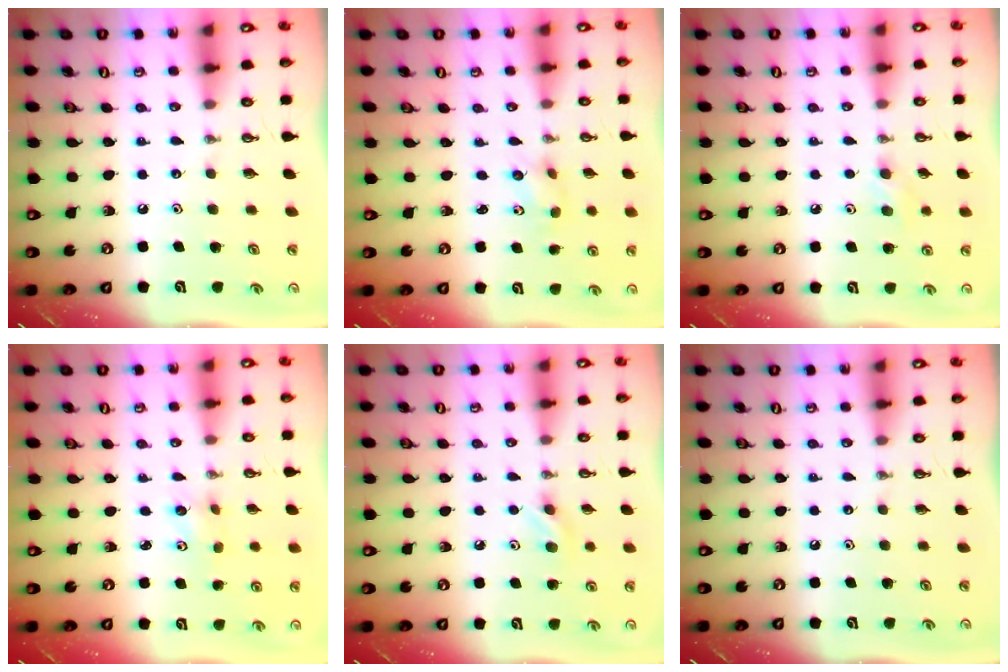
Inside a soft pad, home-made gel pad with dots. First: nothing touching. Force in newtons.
{"total": 3.8, "press": 3.4, "slide": 1.7}
{"total": 8.0, "press": 6.8, "slide": 4.1}
{"total": 6.2, "press": 5.2, "slide": 3.5}
{"total": 5.7, "press": 5.4, "slide": 1.7}
{"total": 0.0}